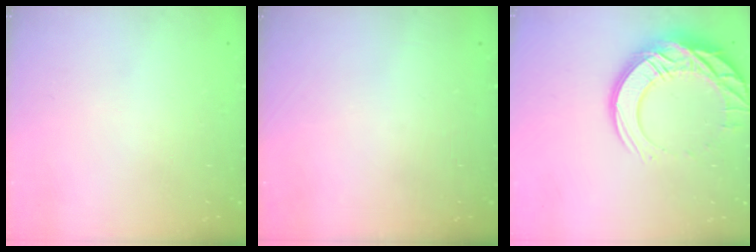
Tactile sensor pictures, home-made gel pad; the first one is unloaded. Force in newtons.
{"total": 0.0}
{"total": 18.7, "press": 18.6, "slide": 1.8}